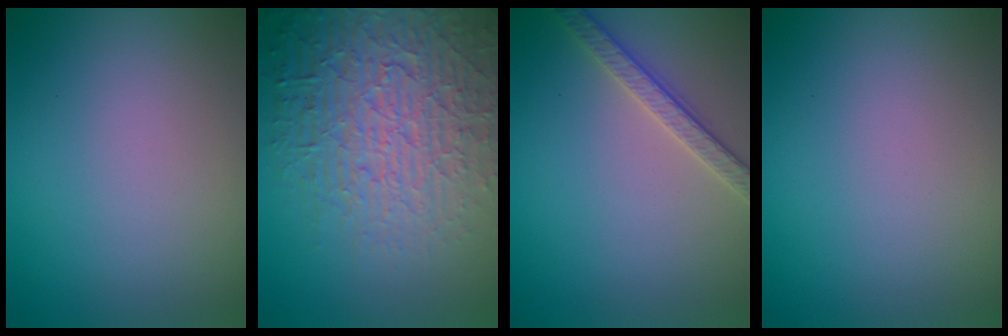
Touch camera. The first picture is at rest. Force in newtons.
{"total": 7.2, "press": 7.0, "slide": 1.7}
{"total": 2.6, "press": 2.5, "slide": 0.5}
{"total": 0.0}